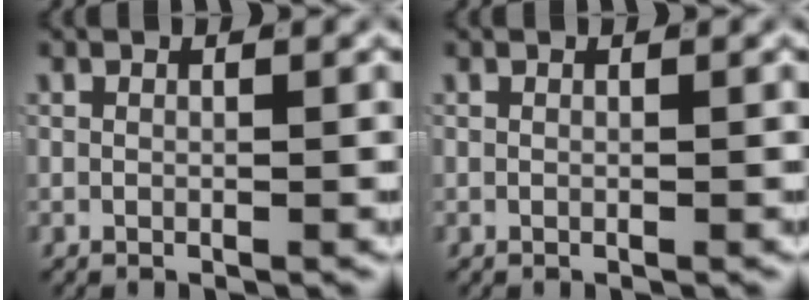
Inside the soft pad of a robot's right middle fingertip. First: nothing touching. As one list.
[{"total": 0.0}]